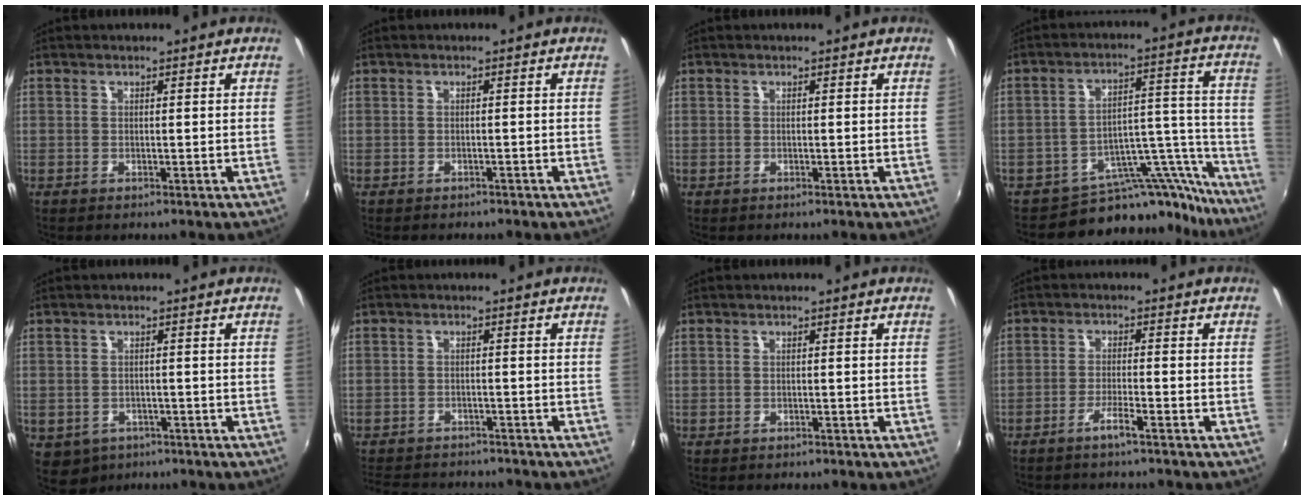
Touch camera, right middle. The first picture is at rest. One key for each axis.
{"total": 1.9, "fx": -1.7, "fy": 0.9, "fz": 0.4, "tx": -0.014, "ty": -0.008, "tz": -0.021}
{"total": 0.0}
{"total": 17.1, "fx": -15.9, "fy": 5.8, "fz": 2.1, "tx": -0.014, "ty": 0.068, "tz": -0.231}
{"total": 6.0, "fx": -2.9, "fy": 4.7, "fz": 2.3, "tx": -0.058, "ty": -0.017, "tz": -0.033}
{"total": 10.2, "fx": -8.9, "fy": 3.8, "fz": 3.1, "tx": -0.085, "ty": 0.002, "tz": -0.133}
{"total": 1.4, "fx": -1.2, "fy": 0.6, "fz": 0.3, "tx": -0.011, "ty": -0.004, "tz": -0.016}
{"total": 2.8, "fx": -2.3, "fy": -0.3, "fz": 1.5, "tx": -0.043, "ty": 0.005, "tz": -0.042}